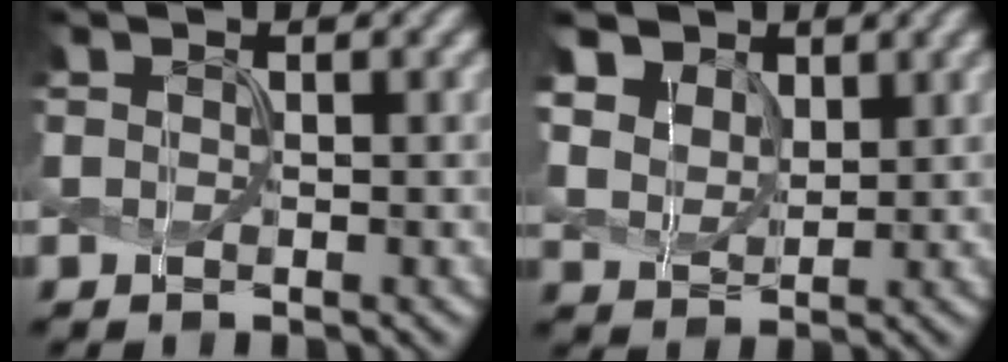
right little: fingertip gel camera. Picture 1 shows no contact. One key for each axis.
{"total": 7.7, "fx": 4.2, "fy": 5.4, "fz": 3.5, "tx": -0.118, "ty": 0.015, "tz": 0.068}